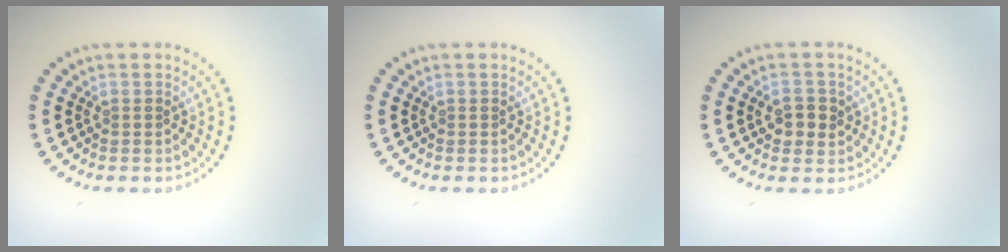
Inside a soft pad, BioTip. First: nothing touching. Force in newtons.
{"total": 0.0}
{"total": 2.4, "press": 2.3, "slide": 0.4}